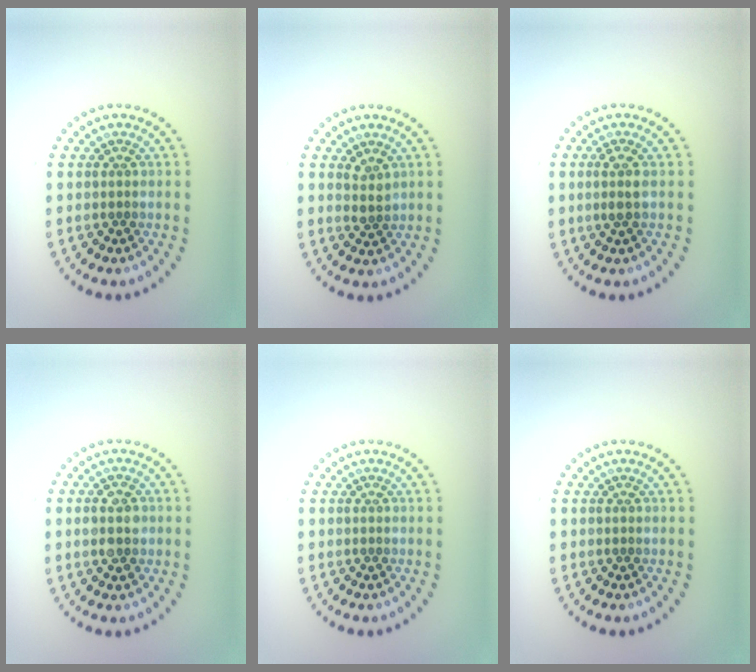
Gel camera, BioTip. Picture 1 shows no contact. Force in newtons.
{"total": 1.3, "press": 1.1, "slide": 0.7}
{"total": 1.5, "press": 1.3, "slide": 0.8}
{"total": 2.8, "press": 2.8, "slide": 0.2}
{"total": 0.0}
{"total": 0.0}